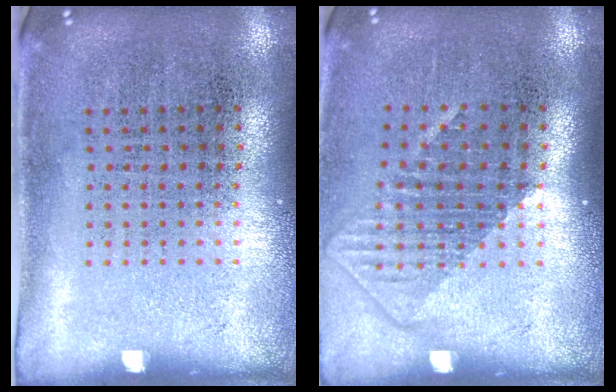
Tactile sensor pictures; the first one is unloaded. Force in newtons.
{"total": 1.4, "press": 1.1, "slide": 0.9}